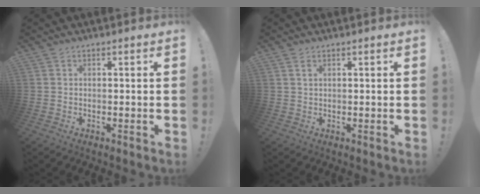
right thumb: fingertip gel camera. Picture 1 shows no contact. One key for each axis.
{"total": 1.5, "fx": 0.8, "fy": 0.6, "fz": 1.2, "tx": -0.019, "ty": -0.001, "tz": 0.013}